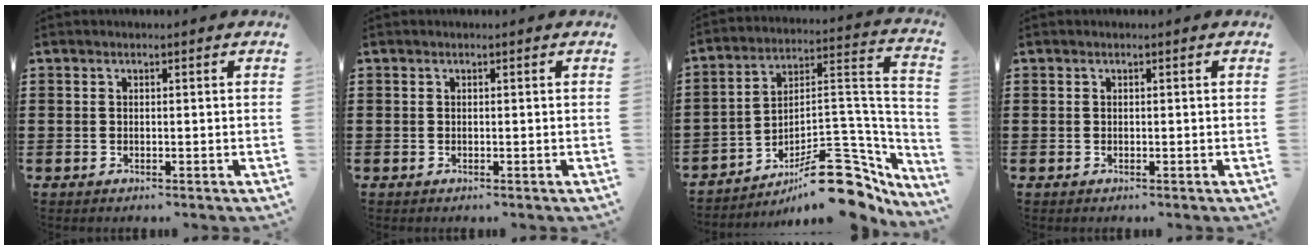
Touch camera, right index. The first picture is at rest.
{"total": 0.0}
{"total": 14.7, "force": [-9.7, 5.5, 9.6], "torque": [-0.106, 0.045, -0.162]}
{"total": 0.0}